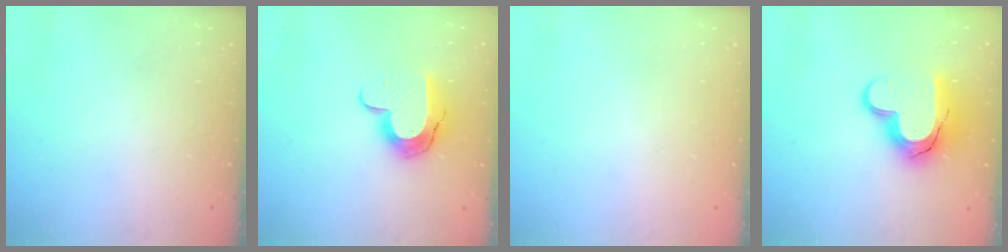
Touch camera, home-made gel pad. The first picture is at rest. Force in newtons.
{"total": 10.8, "press": 10.7, "slide": 0.7}
{"total": 0.8, "press": 0.8, "slide": 0.1}
{"total": 15.2, "press": 15.1, "slide": 1.1}